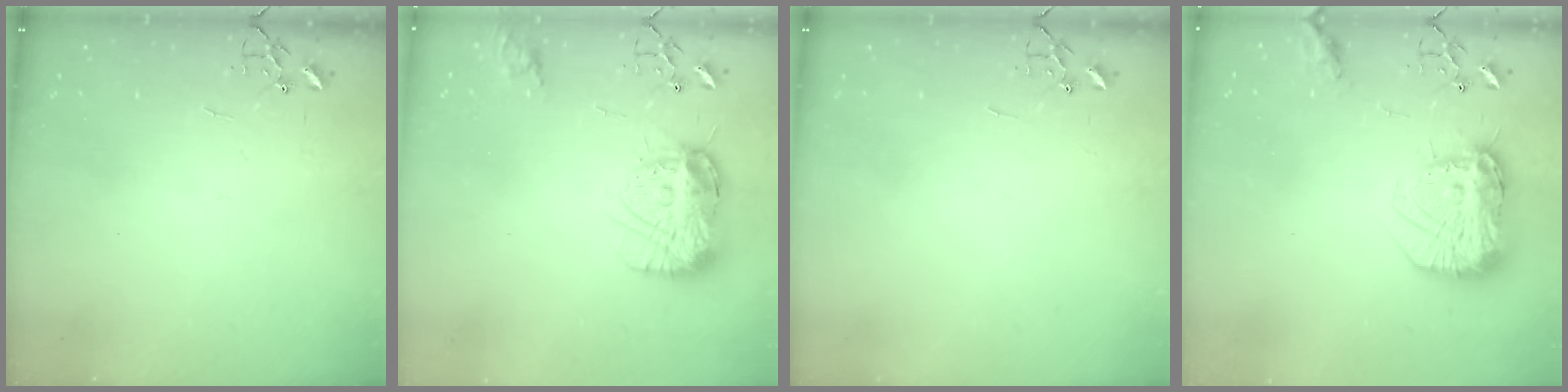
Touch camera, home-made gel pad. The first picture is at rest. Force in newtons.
{"total": 14.7, "press": 14.7, "slide": 1.0}
{"total": 0.0}
{"total": 19.3, "press": 19.2, "slide": 1.6}